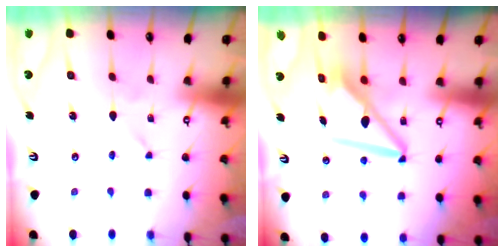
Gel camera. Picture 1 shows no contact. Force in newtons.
{"total": 10.7, "press": 10.7, "slide": 1.2}